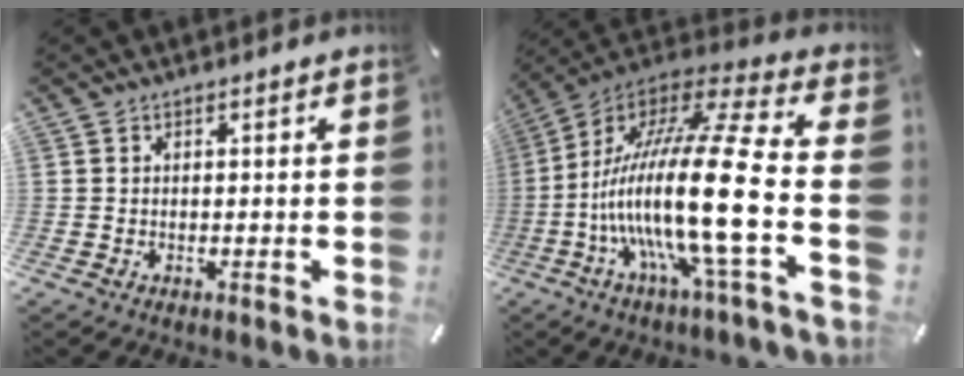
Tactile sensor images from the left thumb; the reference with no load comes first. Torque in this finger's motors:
{"motor_torque": [-0.54, 2.95, 2.78, -0.01, 1.05]}